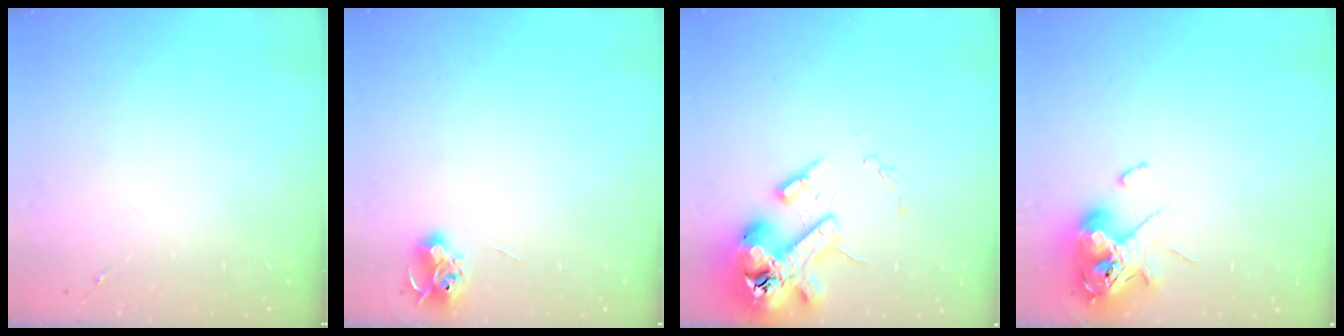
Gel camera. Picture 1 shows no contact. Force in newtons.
{"total": 6.5, "press": 6.5, "slide": 0.8}
{"total": 14.5, "press": 14.3, "slide": 2.0}
{"total": 12.6, "press": 12.5, "slide": 2.0}